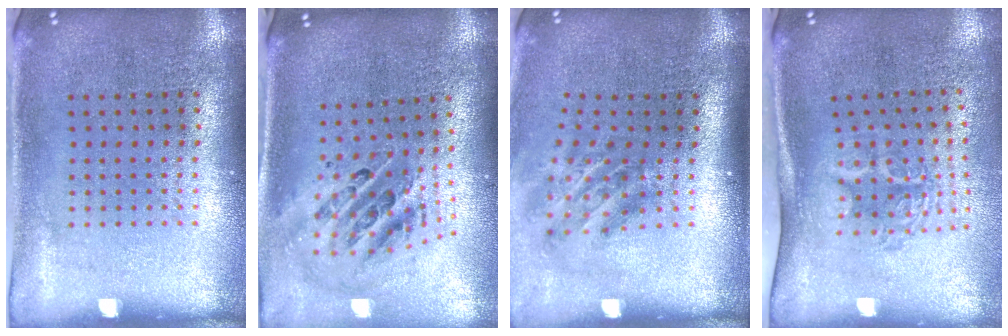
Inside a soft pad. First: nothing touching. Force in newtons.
{"total": 1.6, "press": 1.3, "slide": 0.8}
{"total": 1.9, "press": 1.2, "slide": 1.5}
{"total": 1.8, "press": 1.2, "slide": 1.3}